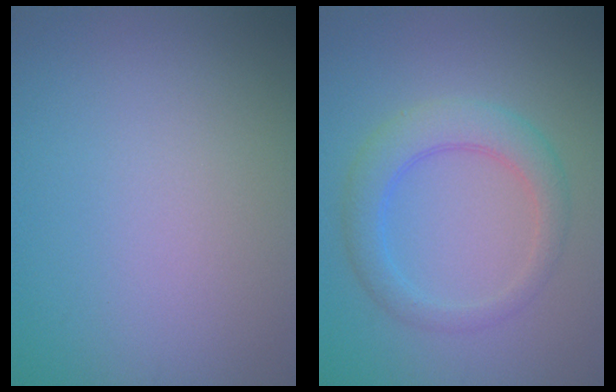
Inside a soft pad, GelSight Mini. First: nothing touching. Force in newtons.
{"total": 4.1, "press": 4.1, "slide": 0.2}